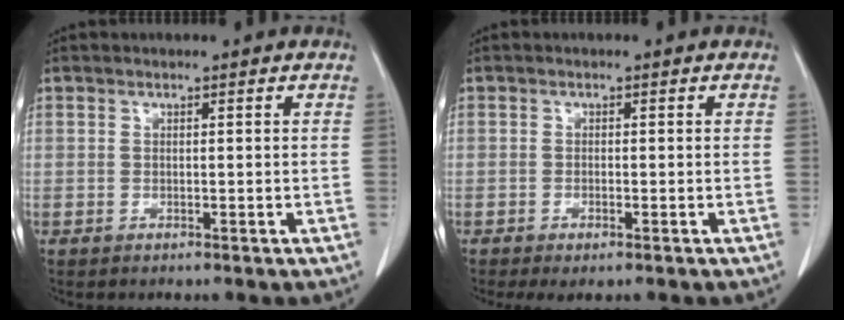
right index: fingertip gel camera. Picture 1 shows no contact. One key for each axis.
{"total": 2.1, "fx": -1.1, "fy": 0.5, "fz": 1.7, "tx": -0.028, "ty": -0.005, "tz": -0.013}